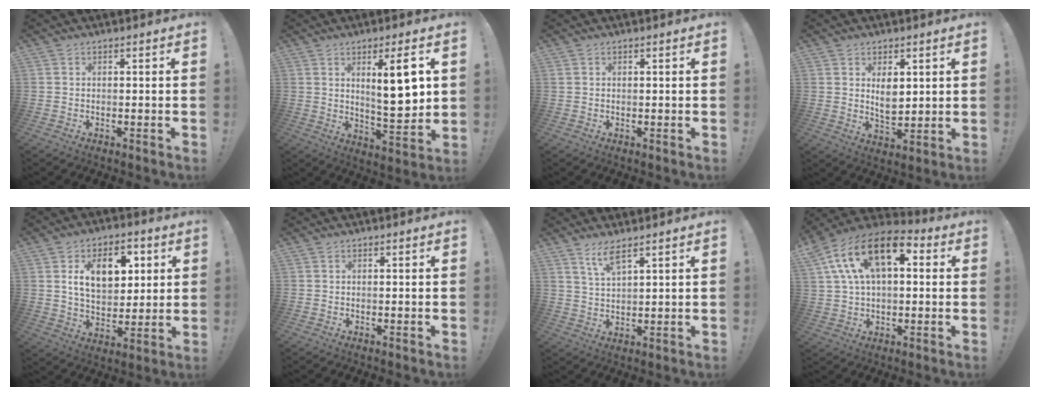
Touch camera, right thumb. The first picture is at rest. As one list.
[{"total": 12.6, "force": [3.6, 2.9, 11.7], "torque": [-0.160, -0.018, 0.052]}, {"total": 0.0}, {"total": 6.4, "force": [2.5, 4.2, 4.2], "torque": [-0.054, -0.019, 0.044]}, {"total": 14.3, "force": [5.0, 9.7, 9.1], "torque": [-0.128, -0.007, 0.093]}, {"total": 0.0}, {"total": 5.6, "force": [4.1, 0.9, 3.8], "torque": [-0.075, -0.015, 0.071]}, {"total": 17.8, "force": [6.6, 10.6, 12.7], "torque": [-0.230, -0.005, 0.117]}]